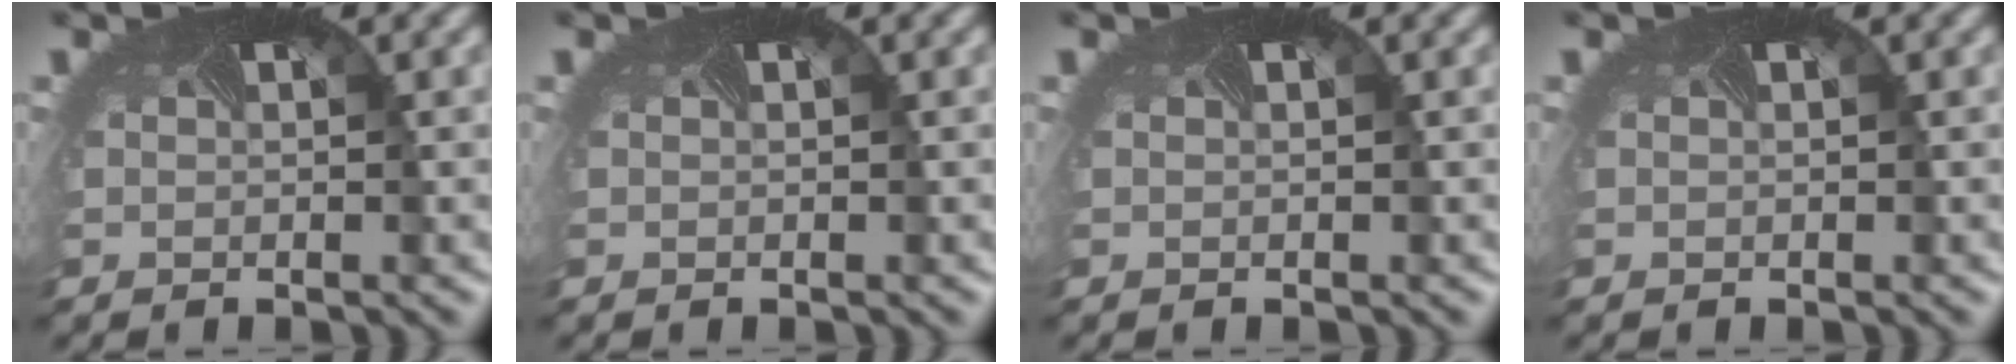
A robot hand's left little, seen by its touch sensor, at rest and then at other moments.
{"total": 0.0}
{"total": 0.0}
{"total": 0.0}